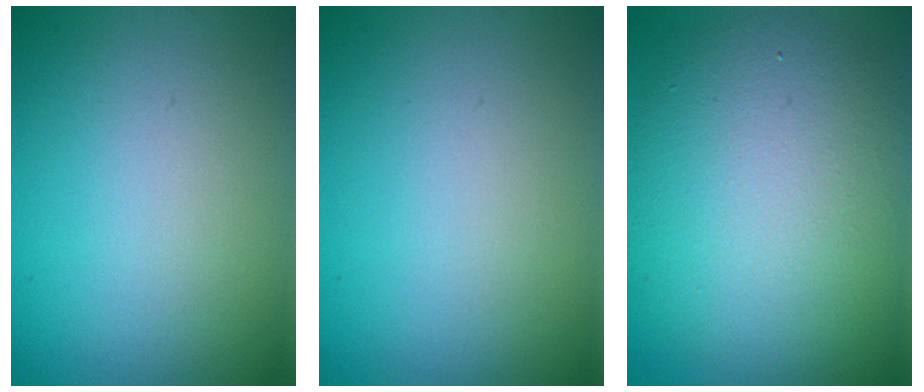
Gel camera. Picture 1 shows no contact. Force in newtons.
{"total": 0.0}
{"total": 9.5, "press": 9.5, "slide": 0.4}